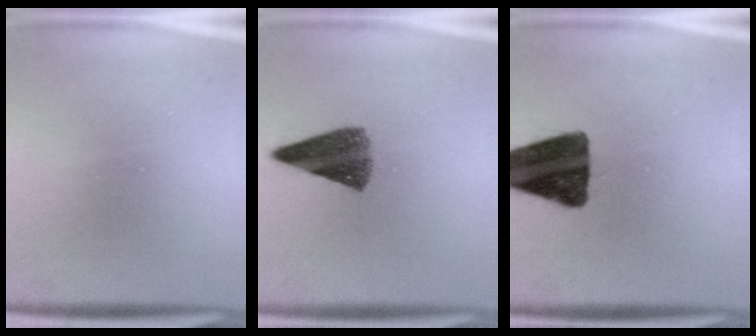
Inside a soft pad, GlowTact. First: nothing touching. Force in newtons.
{"total": 7.6}
{"total": 15.6}